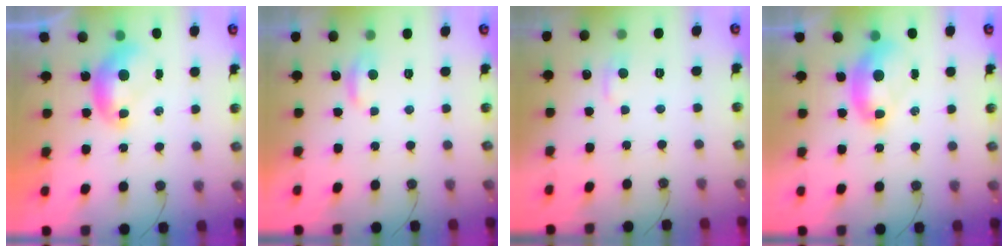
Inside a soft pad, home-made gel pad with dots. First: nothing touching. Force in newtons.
{"total": 1.0, "press": 0.8, "slide": 0.5}
{"total": 1.9, "press": 1.8, "slide": 0.6}
{"total": 2.6, "press": 2.6, "slide": 0.6}